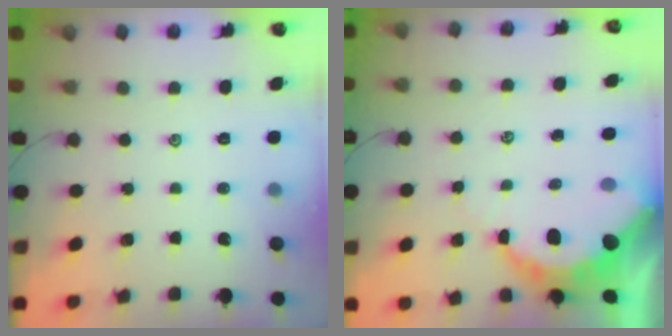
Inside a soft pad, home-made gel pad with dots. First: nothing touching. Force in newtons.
{"total": 10.1, "press": 10.0, "slide": 1.0}